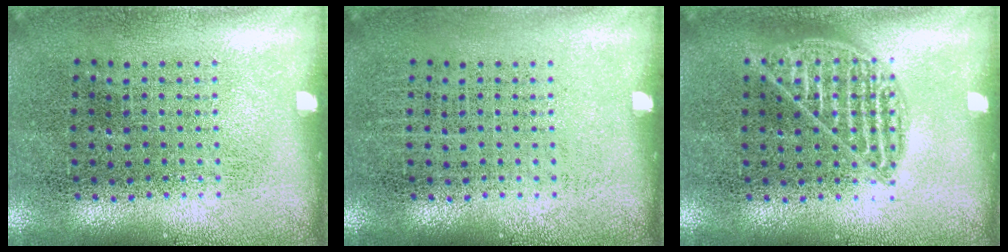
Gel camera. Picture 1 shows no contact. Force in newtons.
{"total": 0.0}
{"total": 0.9, "press": 0.9, "slide": 0.0}